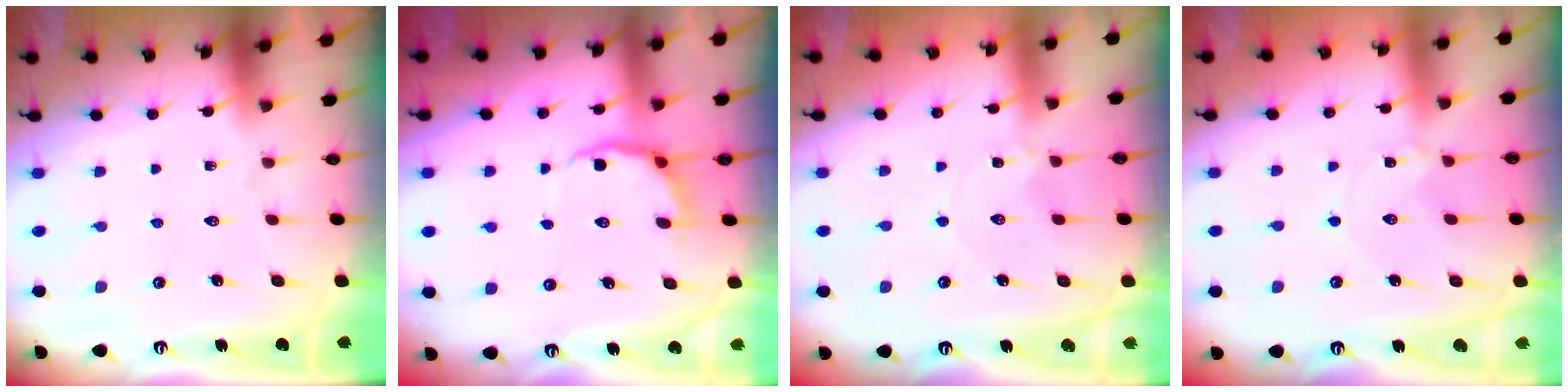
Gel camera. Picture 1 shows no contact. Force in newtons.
{"total": 4.4, "press": 3.6, "slide": 2.5}
{"total": 0.0}
{"total": 0.0}